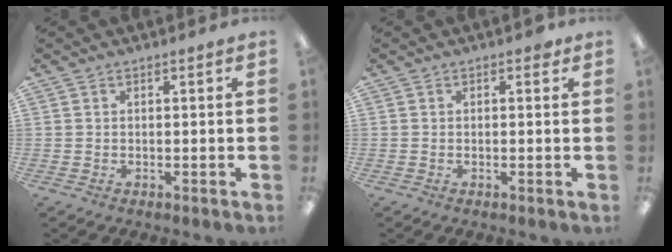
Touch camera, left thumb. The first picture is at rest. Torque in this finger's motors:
{"motor_torque": [0.17, 0.00, 0.19, -0.03, 0.00]}